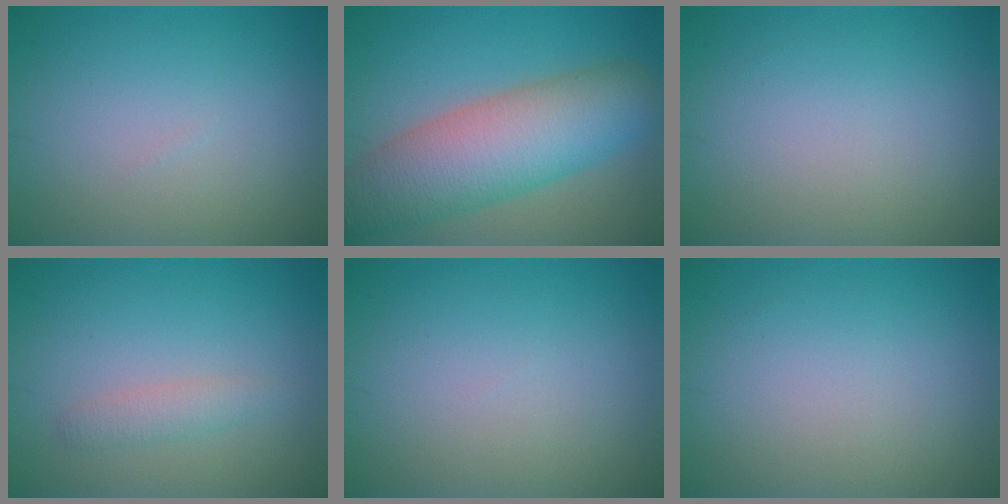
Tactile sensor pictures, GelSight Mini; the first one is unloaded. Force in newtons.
{"total": 9.6, "press": 9.6, "slide": 0.4}
{"total": 0.0}
{"total": 1.6, "press": 1.6, "slide": 0.0}
{"total": 0.0}
{"total": 0.0}